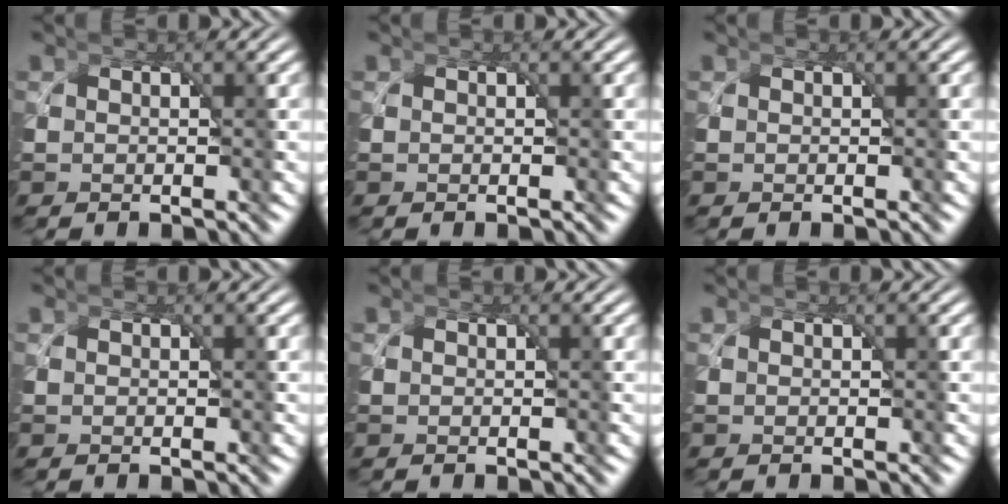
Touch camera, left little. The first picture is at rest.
{"total": 0.0}
{"total": 0.0}
{"total": 0.0}
{"total": 0.0}
{"total": 0.0}